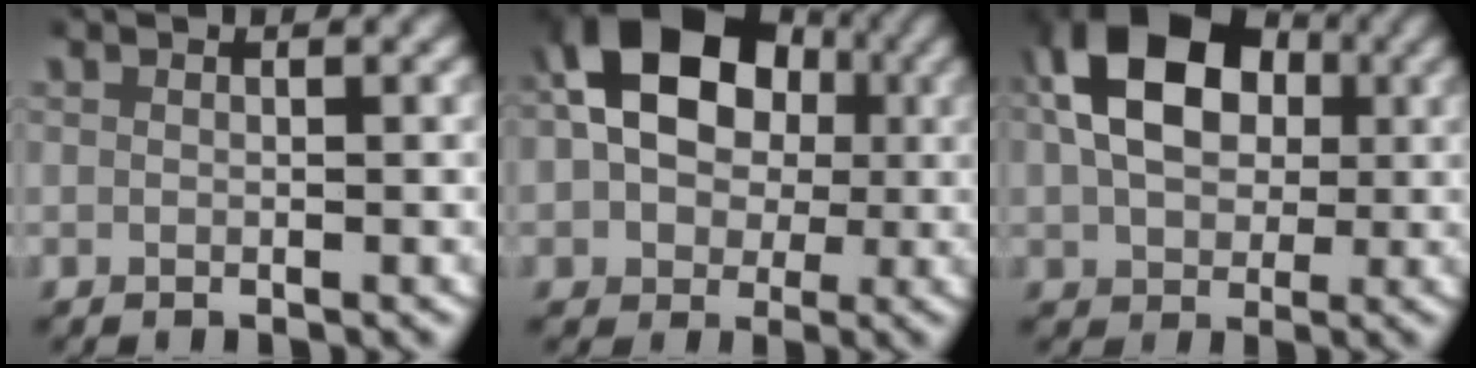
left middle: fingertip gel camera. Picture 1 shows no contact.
{"total": 11.4, "force": [1.9, 8.8, 7.0], "torque": [-0.126, -0.017, 0.030]}
{"total": 10.6, "force": [2.5, 7.6, 7.0], "torque": [-0.130, -0.007, 0.046]}